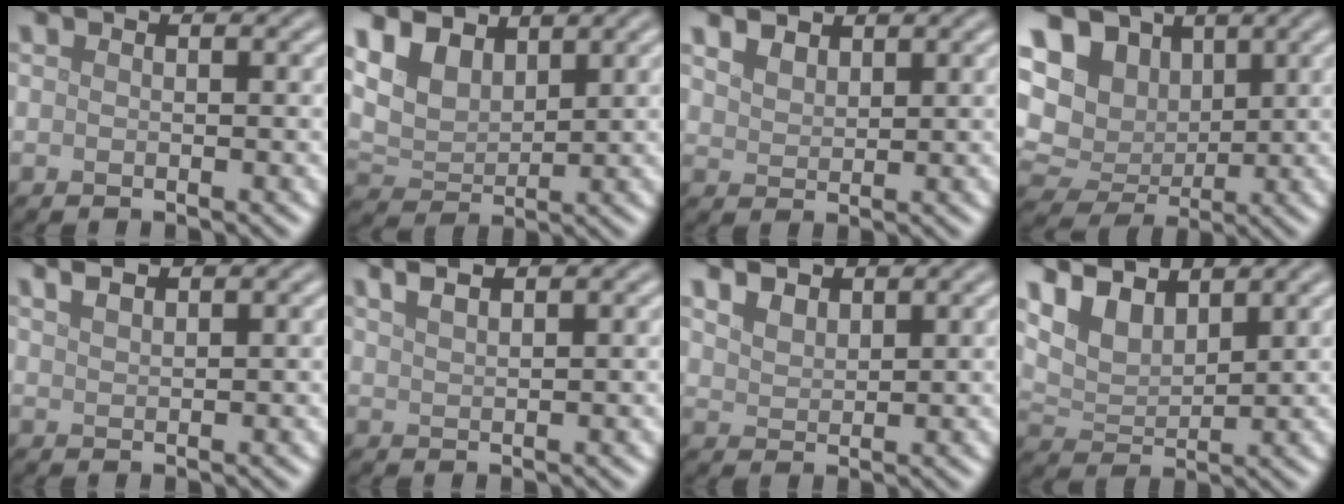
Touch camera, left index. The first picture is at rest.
{"total": 4.7, "force": [3.1, 2.8, 2.3], "torque": [-0.059, 0.000, 0.054]}
{"total": 2.2, "force": [1.8, 1.1, 0.7], "torque": [-0.023, 0.000, 0.039]}
{"total": 11.0, "force": [3.8, 8.5, 5.8], "torque": [-0.123, 0.025, 0.049]}
{"total": 1.9, "force": [1.5, 0.6, 0.9], "torque": [-0.007, 0.005, 0.016]}
{"total": 2.7, "force": [2.1, 0.9, 1.5], "torque": [-0.008, 0.012, 0.014]}
{"total": 2.7, "force": [2.2, 1.3, 0.9], "torque": [-0.028, 0.000, 0.046]}
{"total": 4.6, "force": [3.6, 2.0, 2.2], "torque": [-0.058, 0.003, 0.064]}